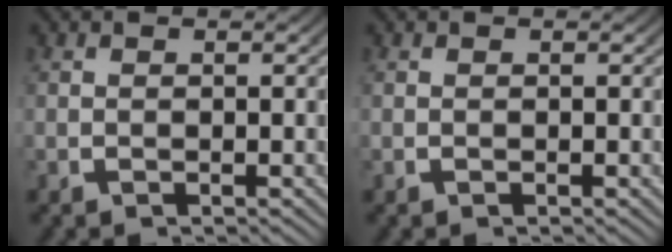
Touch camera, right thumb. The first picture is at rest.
{"total": 0.0}